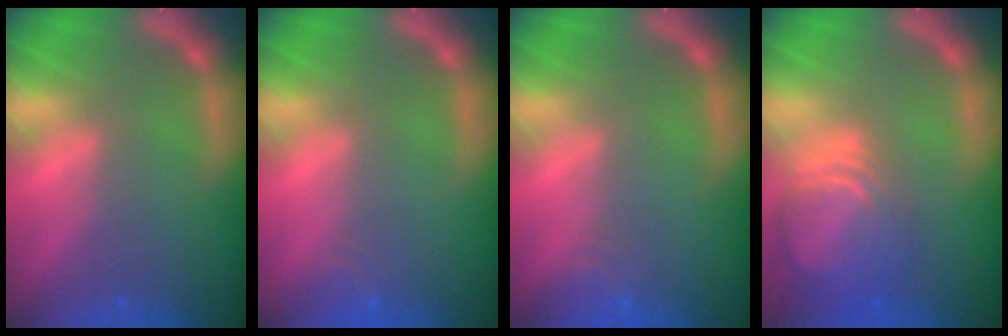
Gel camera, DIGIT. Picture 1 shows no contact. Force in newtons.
{"total": 1.4}
{"total": 2.4}
{"total": 8.5}